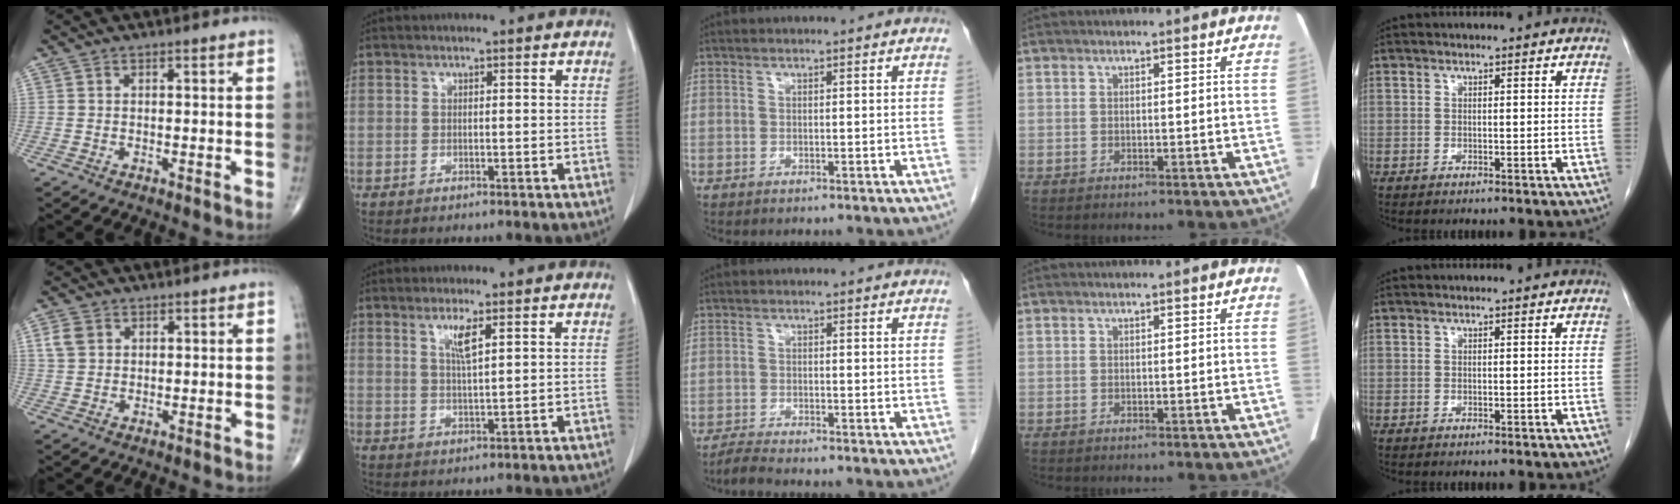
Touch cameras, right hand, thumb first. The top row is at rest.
{"thumb": {"total": 3.6, "force": [1.3, 2.8, 1.8], "torque": [-0.028, 0.003, 0.030]}, "index": {"total": 3.5, "force": [1.7, 0.1, 3.1], "torque": [-0.061, -0.003, 0.034]}, "middle": {"total": 2.3, "force": [-2.2, -0.5, 0.6], "torque": [-0.024, -0.013, -0.046]}}